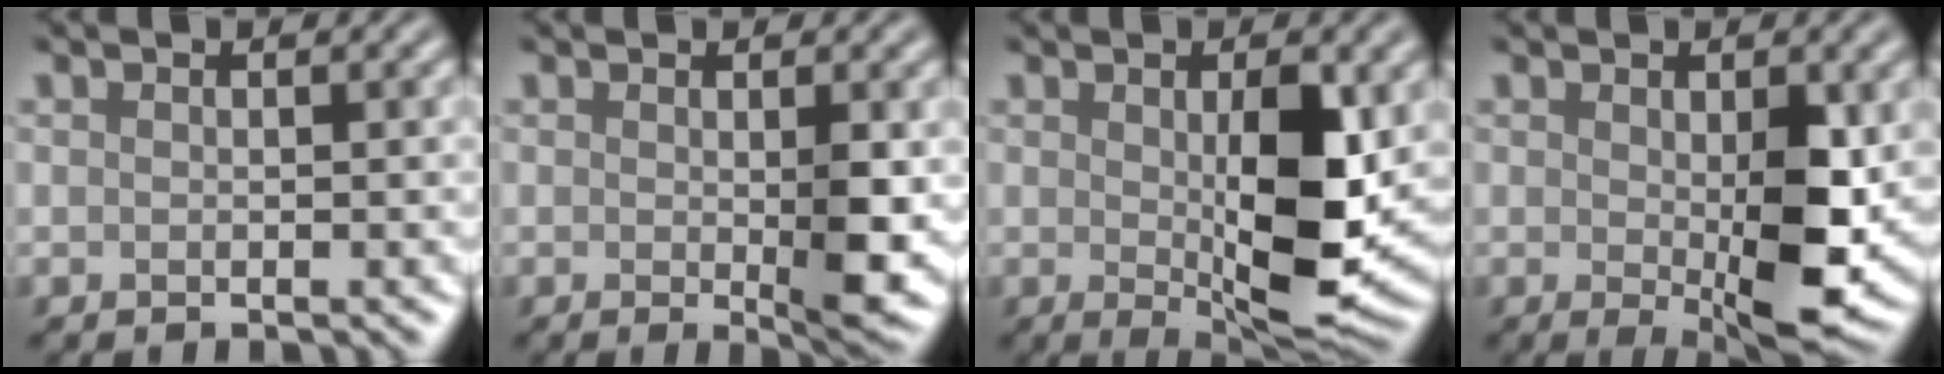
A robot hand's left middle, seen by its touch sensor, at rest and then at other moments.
{"total": 3.4, "force": [-0.2, 0.3, 3.4], "torque": [-0.053, -0.010, 0.005]}
{"total": 7.7, "force": [0.1, 2.3, 7.4], "torque": [-0.121, -0.013, 0.013]}
{"total": 6.5, "force": [-0.3, 1.8, 6.2], "torque": [-0.100, -0.016, 0.008]}